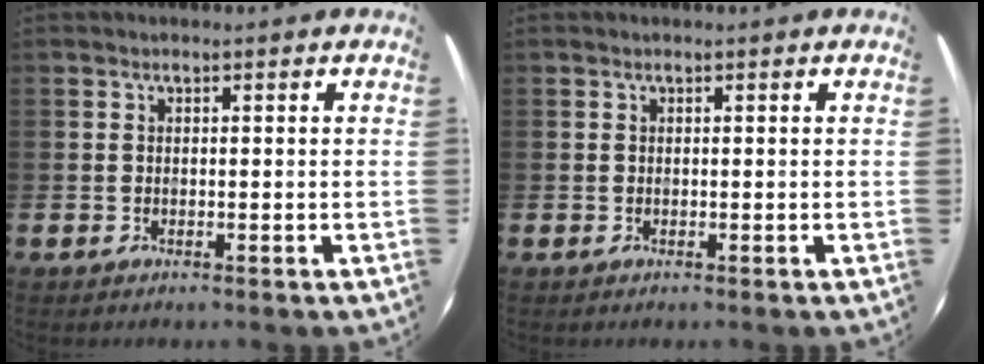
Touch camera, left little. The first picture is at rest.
{"total": 0.0}